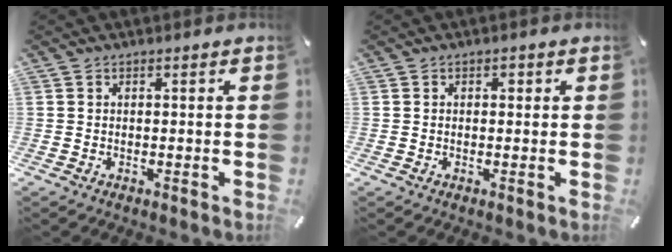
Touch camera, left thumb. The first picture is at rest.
{"total": 1.1, "force": [0.1, 0.9, 0.6], "torque": [-0.014, 0.007, 0.001]}